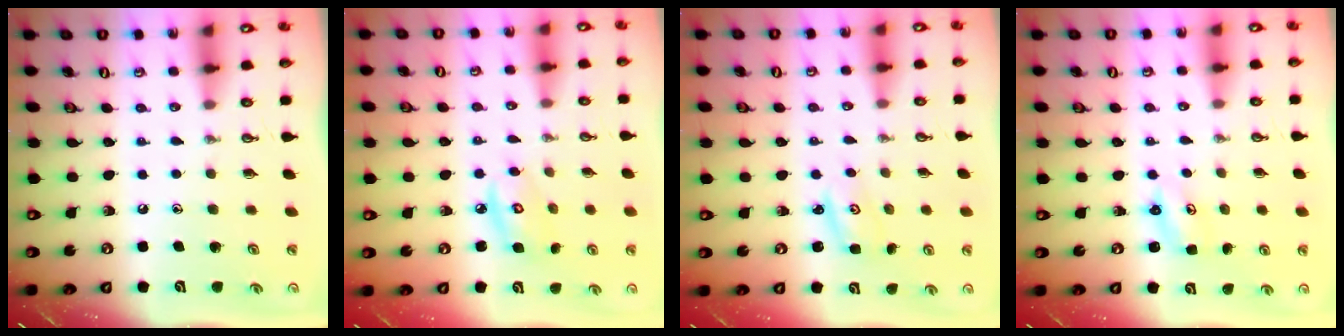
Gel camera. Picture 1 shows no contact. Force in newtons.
{"total": 6.2, "press": 6.2, "slide": 0.2}
{"total": 2.4, "press": 2.3, "slide": 0.4}
{"total": 2.8, "press": 2.8, "slide": 0.3}